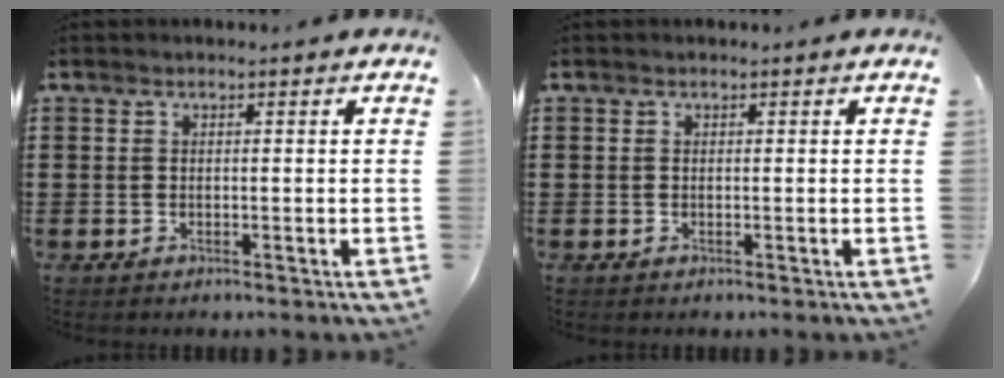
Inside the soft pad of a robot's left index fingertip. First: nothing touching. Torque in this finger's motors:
{"motor_torque": [0.06, 0.01, 0.00, 0.00]}